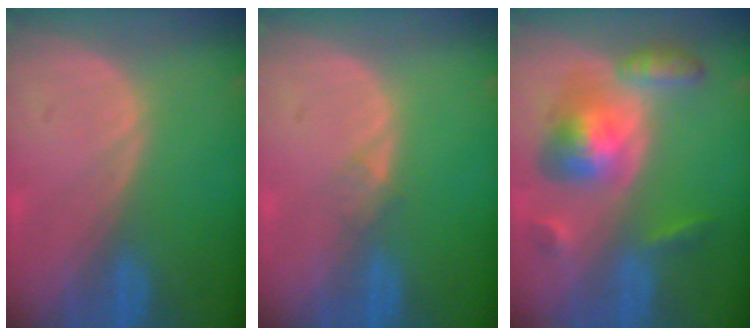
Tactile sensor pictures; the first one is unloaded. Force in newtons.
{"total": 1.1, "press": 1.0, "slide": 0.1}
{"total": 8.1, "press": 8.1, "slide": 0.5}